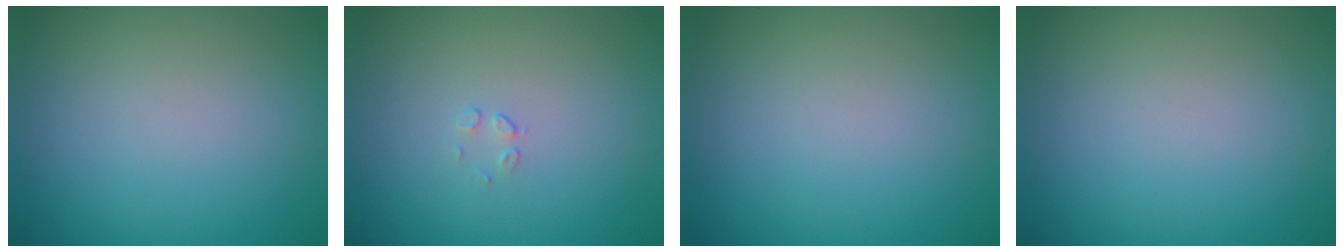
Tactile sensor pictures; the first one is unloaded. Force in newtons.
{"total": 0.5, "press": 0.2, "slide": 0.5}
{"total": 0.0}
{"total": 0.0}